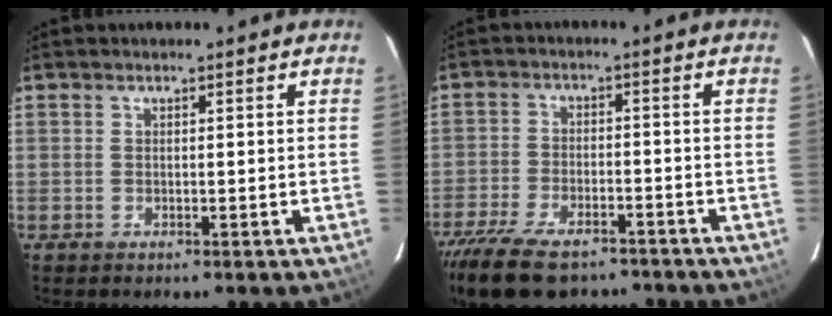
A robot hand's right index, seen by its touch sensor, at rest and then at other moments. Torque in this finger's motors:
{"motor_torque": [1.34, -0.80, 0.78, 0.21]}